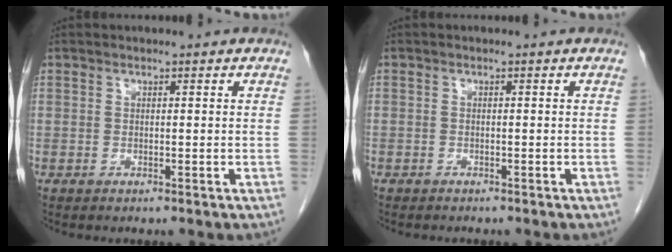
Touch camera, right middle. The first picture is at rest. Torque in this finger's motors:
{"motor_torque": [0.78, -0.95, -0.41, -0.21]}